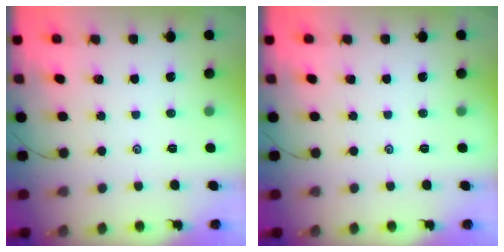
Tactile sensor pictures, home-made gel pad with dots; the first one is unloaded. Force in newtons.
{"total": 0.0}